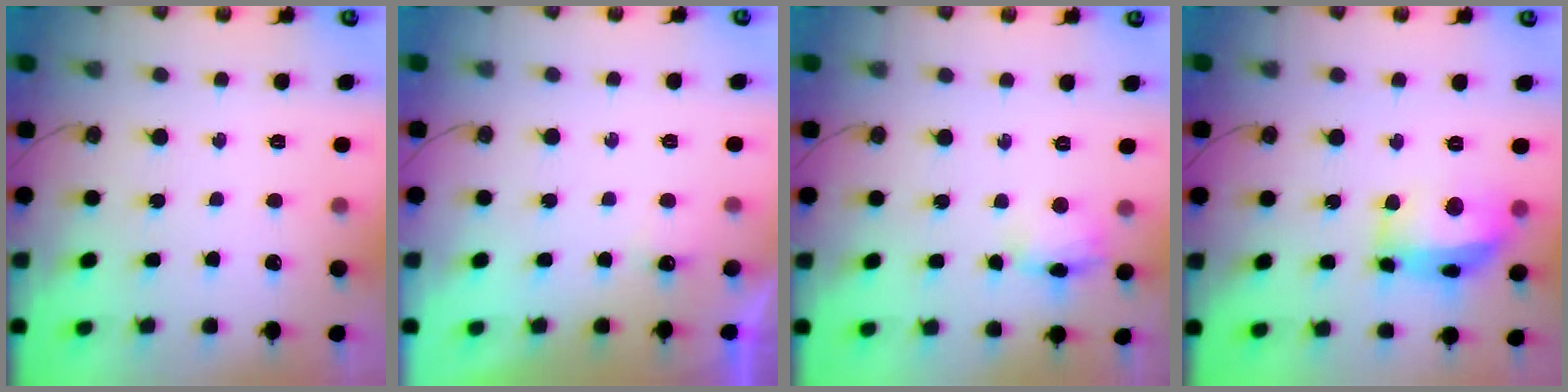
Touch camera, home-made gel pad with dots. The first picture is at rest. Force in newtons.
{"total": 6.9, "press": 2.7, "slide": 6.4}
{"total": 7.1, "press": 7.0, "slide": 1.1}
{"total": 15.6, "press": 15.4, "slide": 1.9}